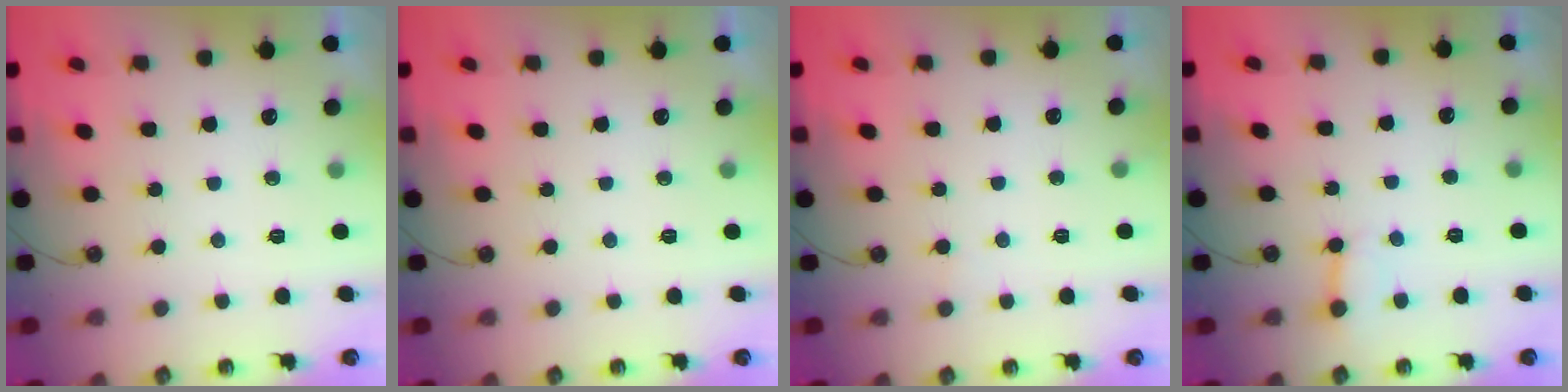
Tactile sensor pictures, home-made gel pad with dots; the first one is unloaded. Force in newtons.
{"total": 0.0}
{"total": 2.5, "press": 2.5, "slide": 0.3}
{"total": 3.1, "press": 3.0, "slide": 0.4}